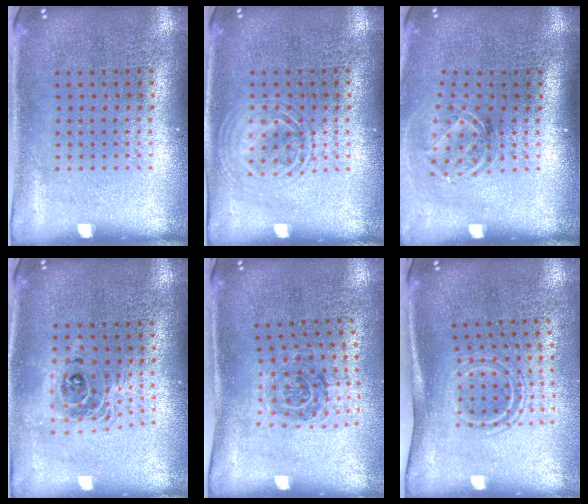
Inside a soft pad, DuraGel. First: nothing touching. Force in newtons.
{"total": 1.2, "press": 1.2, "slide": 0.1}
{"total": 1.8, "press": 1.3, "slide": 1.2}
{"total": 1.7, "press": 1.4, "slide": 0.9}
{"total": 1.1, "press": 1.1, "slide": 0.4}
{"total": 1.7, "press": 1.1, "slide": 1.4}